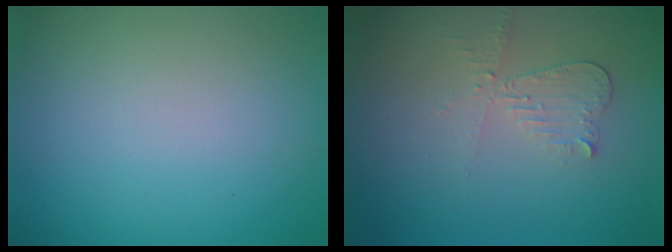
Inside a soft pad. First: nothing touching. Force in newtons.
{"total": 2.1, "press": 2.1, "slide": 0.4}